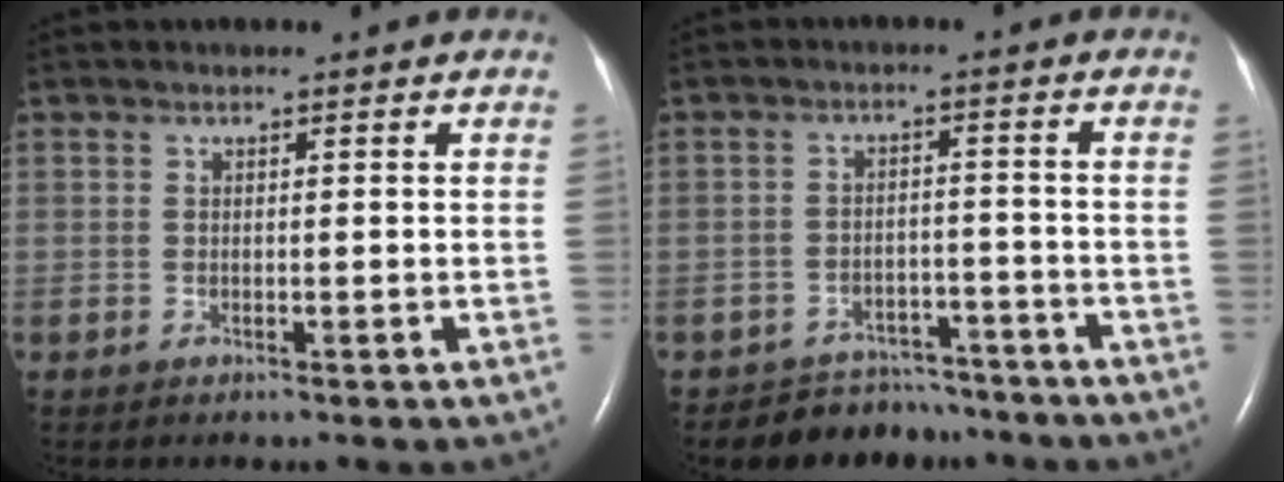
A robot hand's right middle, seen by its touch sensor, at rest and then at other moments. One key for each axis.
{"total": 6.7, "fx": -5.9, "fy": 3.0, "fz": -0.5, "tx": 0.017, "ty": 0.019, "tz": -0.088}